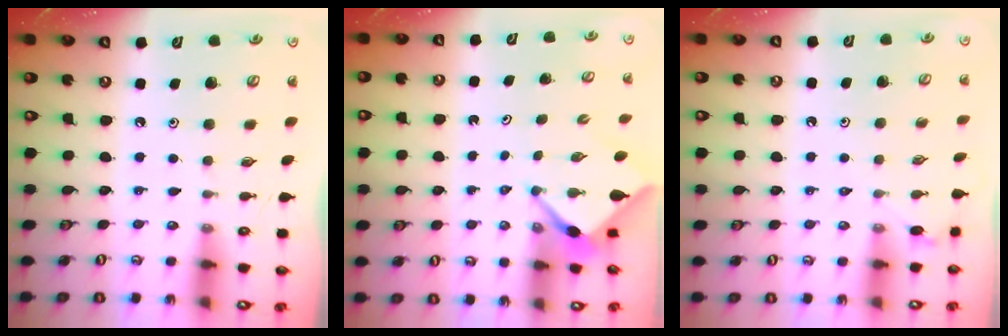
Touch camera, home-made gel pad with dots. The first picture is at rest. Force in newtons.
{"total": 2.7, "press": 2.7, "slide": 0.3}
{"total": 4.1, "press": 4.0, "slide": 0.6}